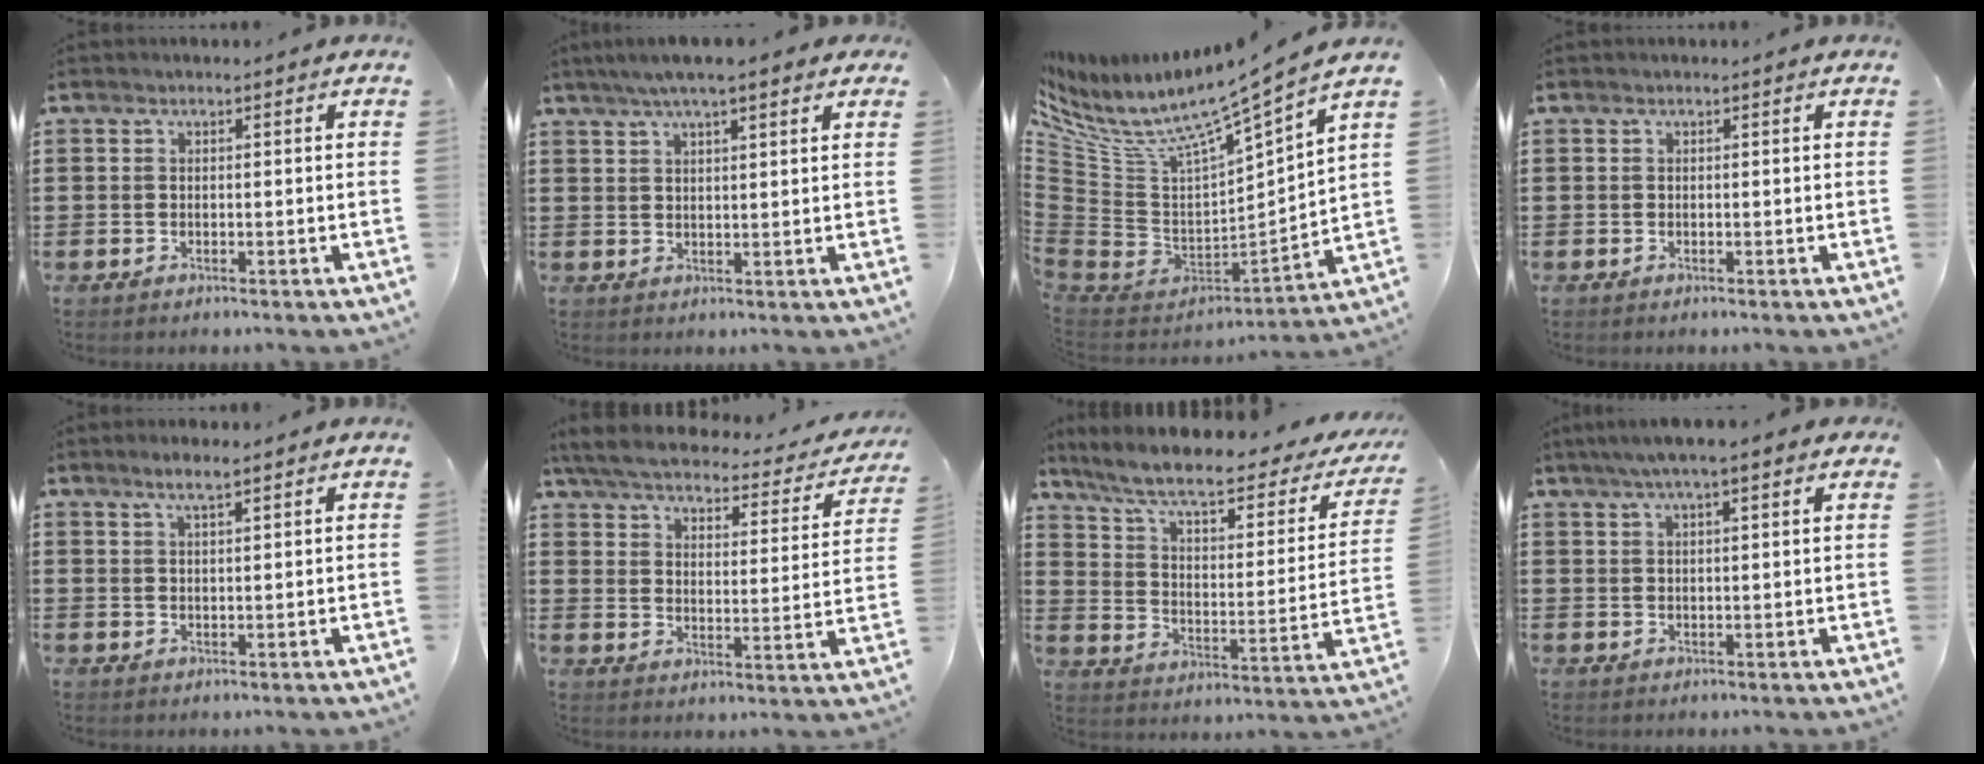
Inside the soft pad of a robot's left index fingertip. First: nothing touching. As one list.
[{"total": 5.1, "force": [3.7, 0.6, 3.4], "torque": [-0.074, 0.002, 0.066]}, {"total": 8.3, "force": [6.5, 1.2, 5.0], "torque": [-0.128, -0.062, 0.098]}, {"total": 0.0}, {"total": 2.7, "force": [2.0, 0.4, 1.8], "torque": [-0.037, 0.005, 0.034]}, {"total": 4.7, "force": [4.3, 0.6, 1.9], "torque": [-0.060, -0.027, 0.069]}, {"total": 8.5, "force": [6.4, 1.5, 5.4], "torque": [-0.127, -0.037, 0.105]}, {"total": 4.4, "force": [2.9, 0.5, 3.2], "torque": [-0.067, 0.005, 0.051]}]